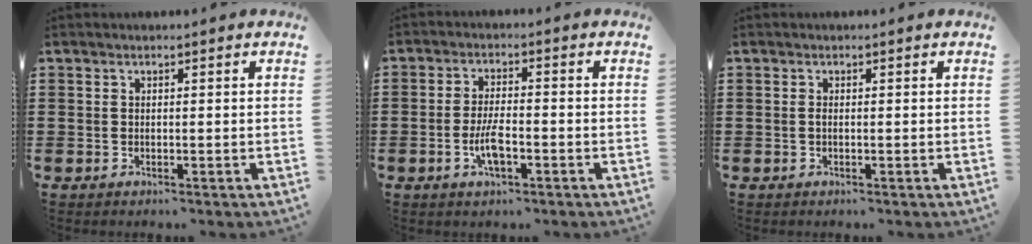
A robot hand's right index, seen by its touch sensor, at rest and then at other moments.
{"total": 4.9, "force": [-1.6, 1.6, 4.3], "torque": [-0.091, 0.001, -0.035]}
{"total": 0.5, "force": [-0.2, 0.1, 0.5], "torque": [-0.011, -0.003, -0.003]}